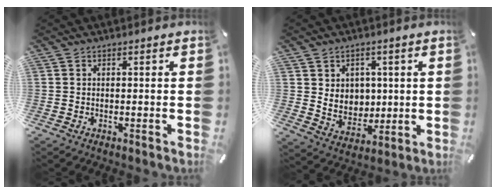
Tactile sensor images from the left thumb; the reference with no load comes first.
{"total": 7.2, "force": [2.5, 6.5, 1.6], "torque": [-0.014, -0.024, 0.047]}